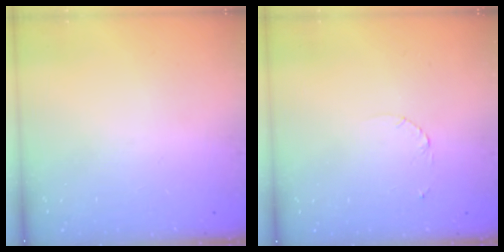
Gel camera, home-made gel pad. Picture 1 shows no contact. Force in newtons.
{"total": 1.6, "press": 1.6, "slide": 0.2}